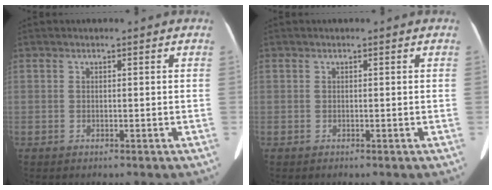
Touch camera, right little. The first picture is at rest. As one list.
[{"total": 0.0}]